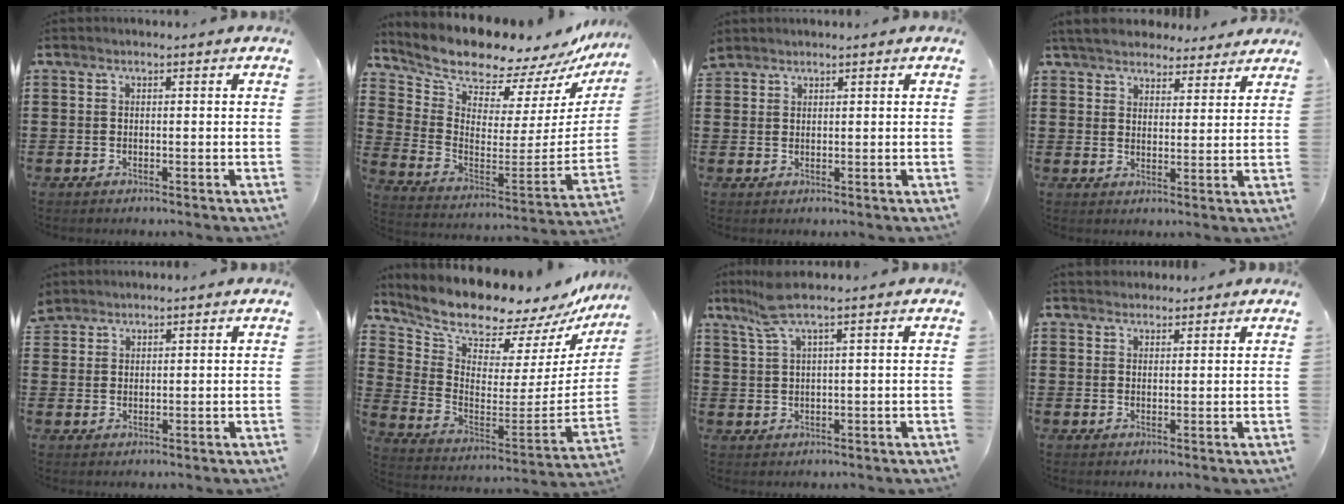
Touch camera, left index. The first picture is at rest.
{"total": 9.0, "force": [8.7, 1.8, 1.8], "torque": [-0.075, -0.088, 0.146]}
{"total": 1.5, "force": [1.4, 0.4, 0.0], "torque": [-0.004, 0.003, 0.029]}
{"total": 5.0, "force": [4.8, 1.3, 1.1], "torque": [-0.039, -0.014, 0.088]}
{"total": 1.9, "force": [1.8, 0.8, -0.1], "torque": [-0.002, 0.004, 0.037]}
{"total": 9.2, "force": [8.7, 1.9, 2.3], "torque": [-0.091, -0.082, 0.149]}
{"total": 4.7, "force": [2.7, 0.1, 3.8], "torque": [-0.087, 0.000, 0.046]}
{"total": 1.9, "force": [1.8, 0.5, -0.2], "torque": [-0.001, 0.003, 0.038]}